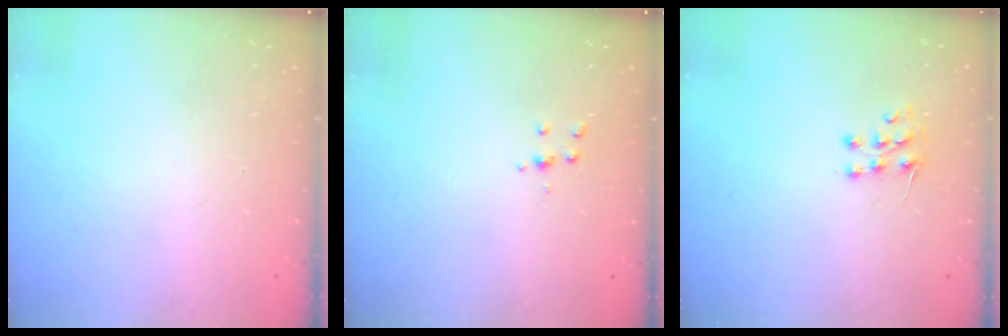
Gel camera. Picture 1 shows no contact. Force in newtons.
{"total": 3.3, "press": 3.3, "slide": 0.4}
{"total": 6.7, "press": 6.5, "slide": 1.4}